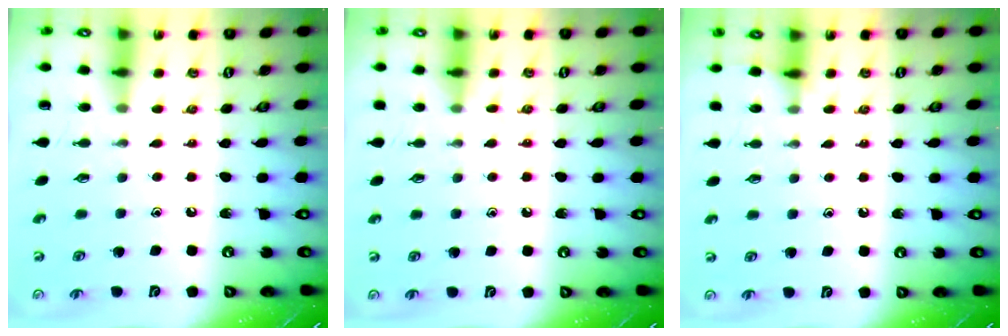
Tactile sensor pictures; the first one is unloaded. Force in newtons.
{"total": 6.0, "press": 6.0, "slide": 0.8}
{"total": 4.3, "press": 4.2, "slide": 0.6}